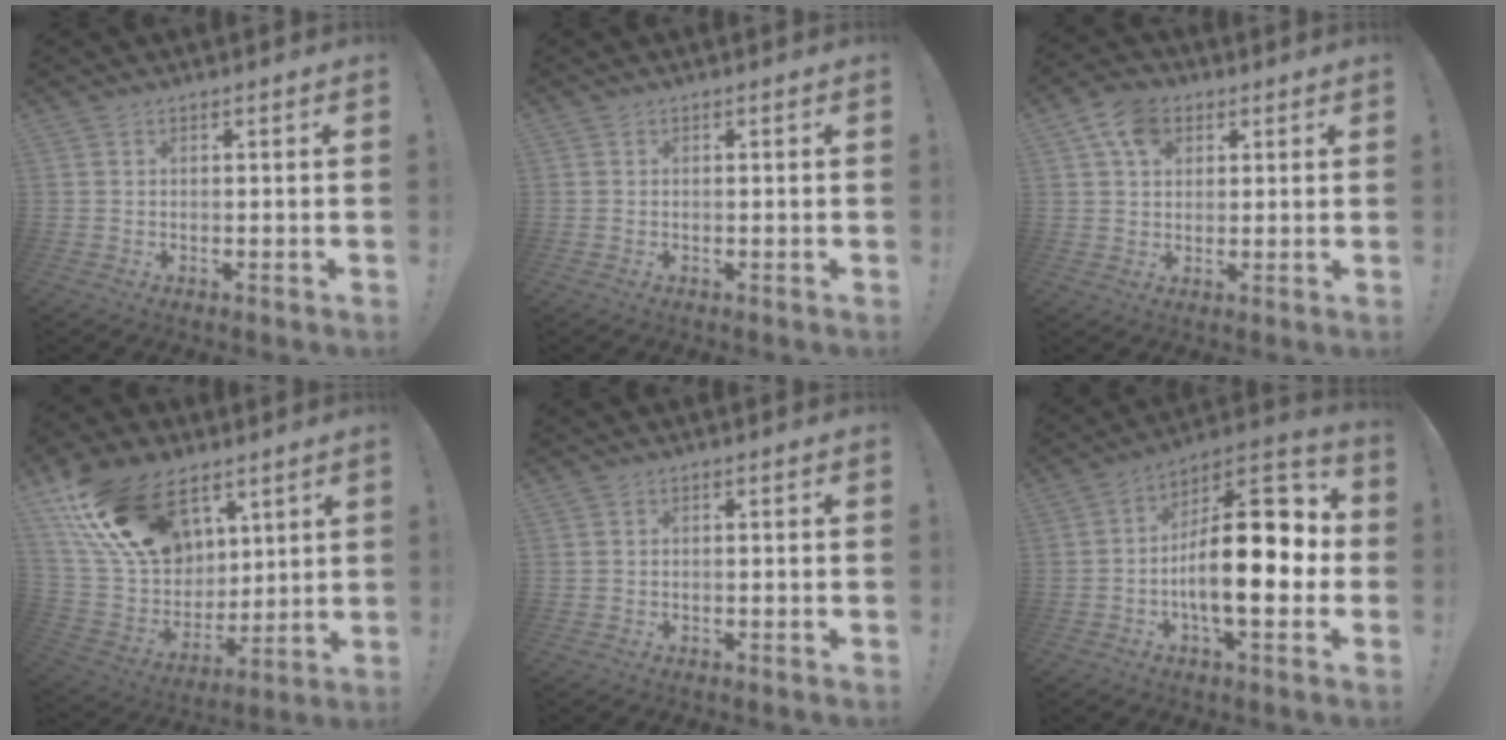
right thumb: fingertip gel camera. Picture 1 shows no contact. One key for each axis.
{"total": 0.0}
{"total": 9.5, "fx": 4.2, "fy": 6.8, "fz": 5.2, "tx": -0.080, "ty": -0.006, "tz": 0.082}
{"total": 24.3, "fx": 13.6, "fy": 15.0, "fz": 13.3, "tx": -0.263, "ty": -0.072, "tz": 0.269}
{"total": 0.7, "fx": -0.5, "fy": 0.5, "fz": 0.2, "tx": -0.004, "ty": 0.002, "tz": -0.008}
{"total": 22.1, "fx": -1.6, "fy": 9.1, "fz": 20.0, "tx": -0.310, "ty": 0.001, "tz": -0.025}